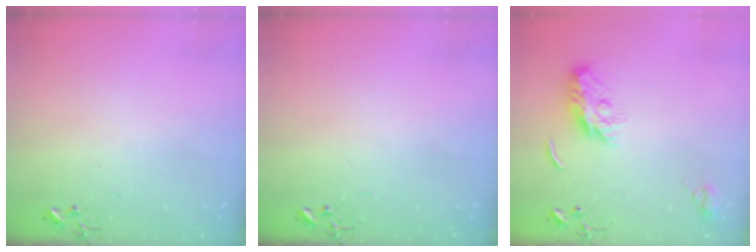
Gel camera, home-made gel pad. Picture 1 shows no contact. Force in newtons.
{"total": 0.0}
{"total": 9.6, "press": 9.6, "slide": 0.1}